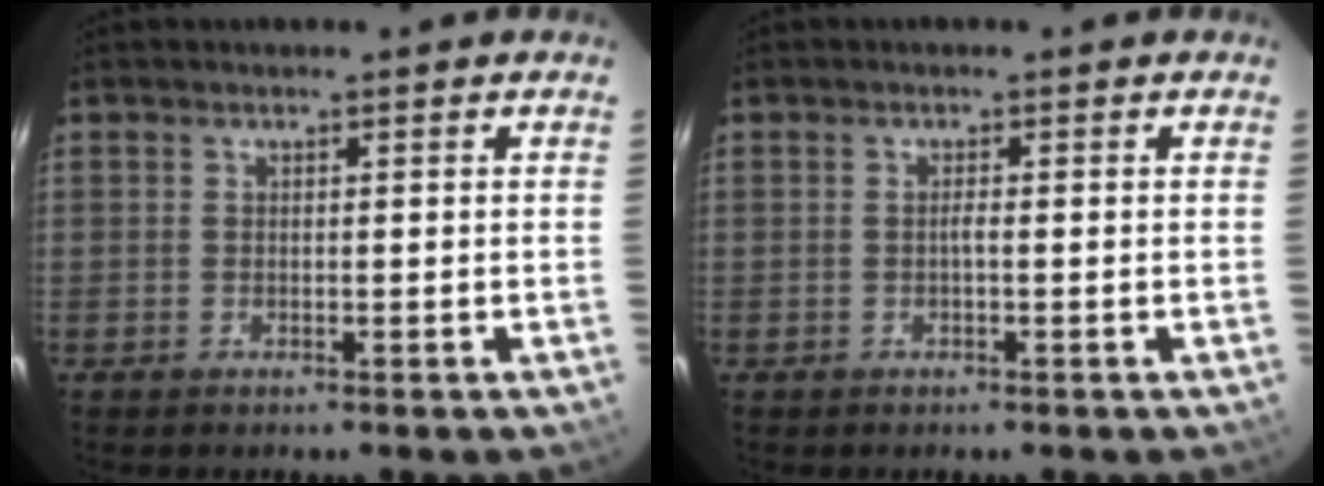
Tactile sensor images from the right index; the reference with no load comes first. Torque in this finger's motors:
{"motor_torque": [0.29, 0.08, 0.19, 0.04]}